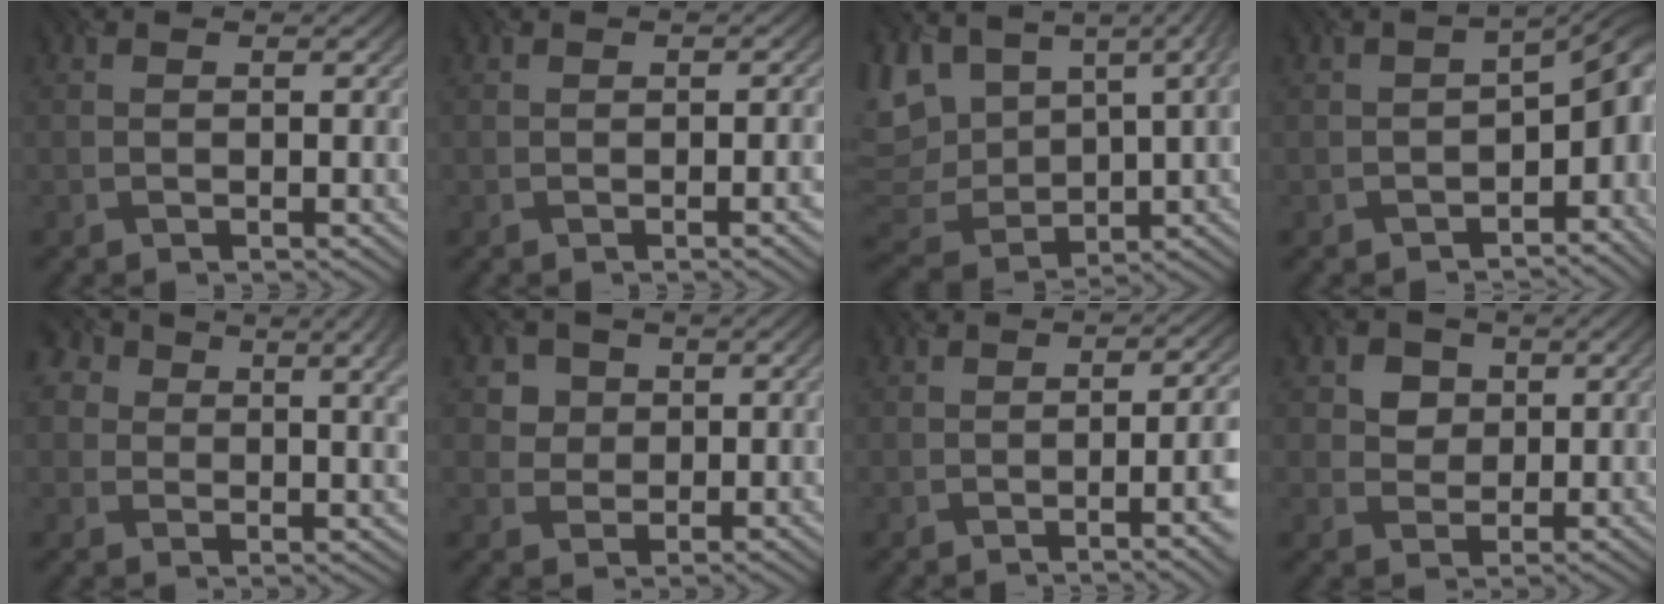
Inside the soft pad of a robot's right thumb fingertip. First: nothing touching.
{"total": 3.3, "force": [-1.0, 1.3, 2.9], "torque": [-0.022, 0.005, -0.006]}
{"total": 12.3, "force": [6.6, 6.6, 7.9], "torque": [-0.209, 0.018, 0.140]}
{"total": 8.0, "force": [-3.5, 4.6, 5.6], "torque": [-0.056, -0.025, -0.036]}
{"total": 8.7, "force": [4.2, 5.5, 5.3], "torque": [-0.095, 0.010, 0.071]}
{"total": 4.3, "force": [2.1, 3.8, 0.3], "torque": [-0.030, 0.001, 0.033]}
{"total": 8.8, "force": [-2.4, 3.0, 7.9], "torque": [-0.071, -0.001, -0.031]}
{"total": 3.7, "force": [1.8, 3.2, 0.4], "torque": [-0.026, -0.001, 0.029]}